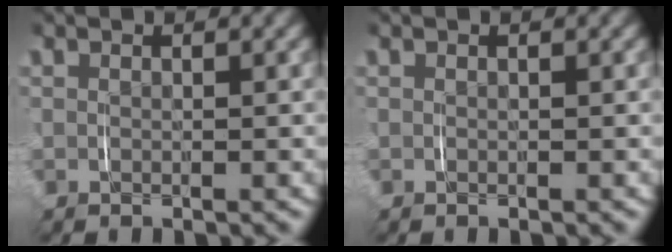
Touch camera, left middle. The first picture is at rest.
{"total": 0.0}